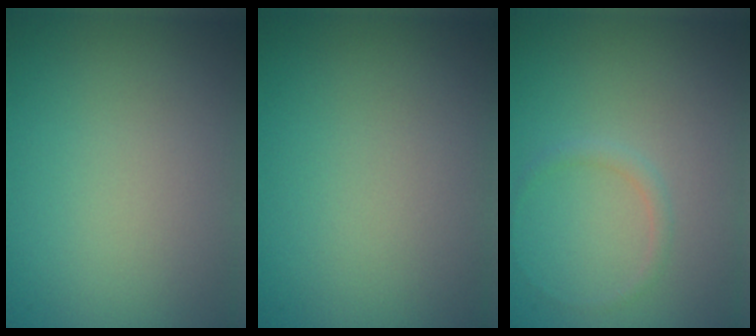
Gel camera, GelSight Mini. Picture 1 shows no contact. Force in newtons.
{"total": 0.0}
{"total": 0.8, "press": 0.8, "slide": 0.0}